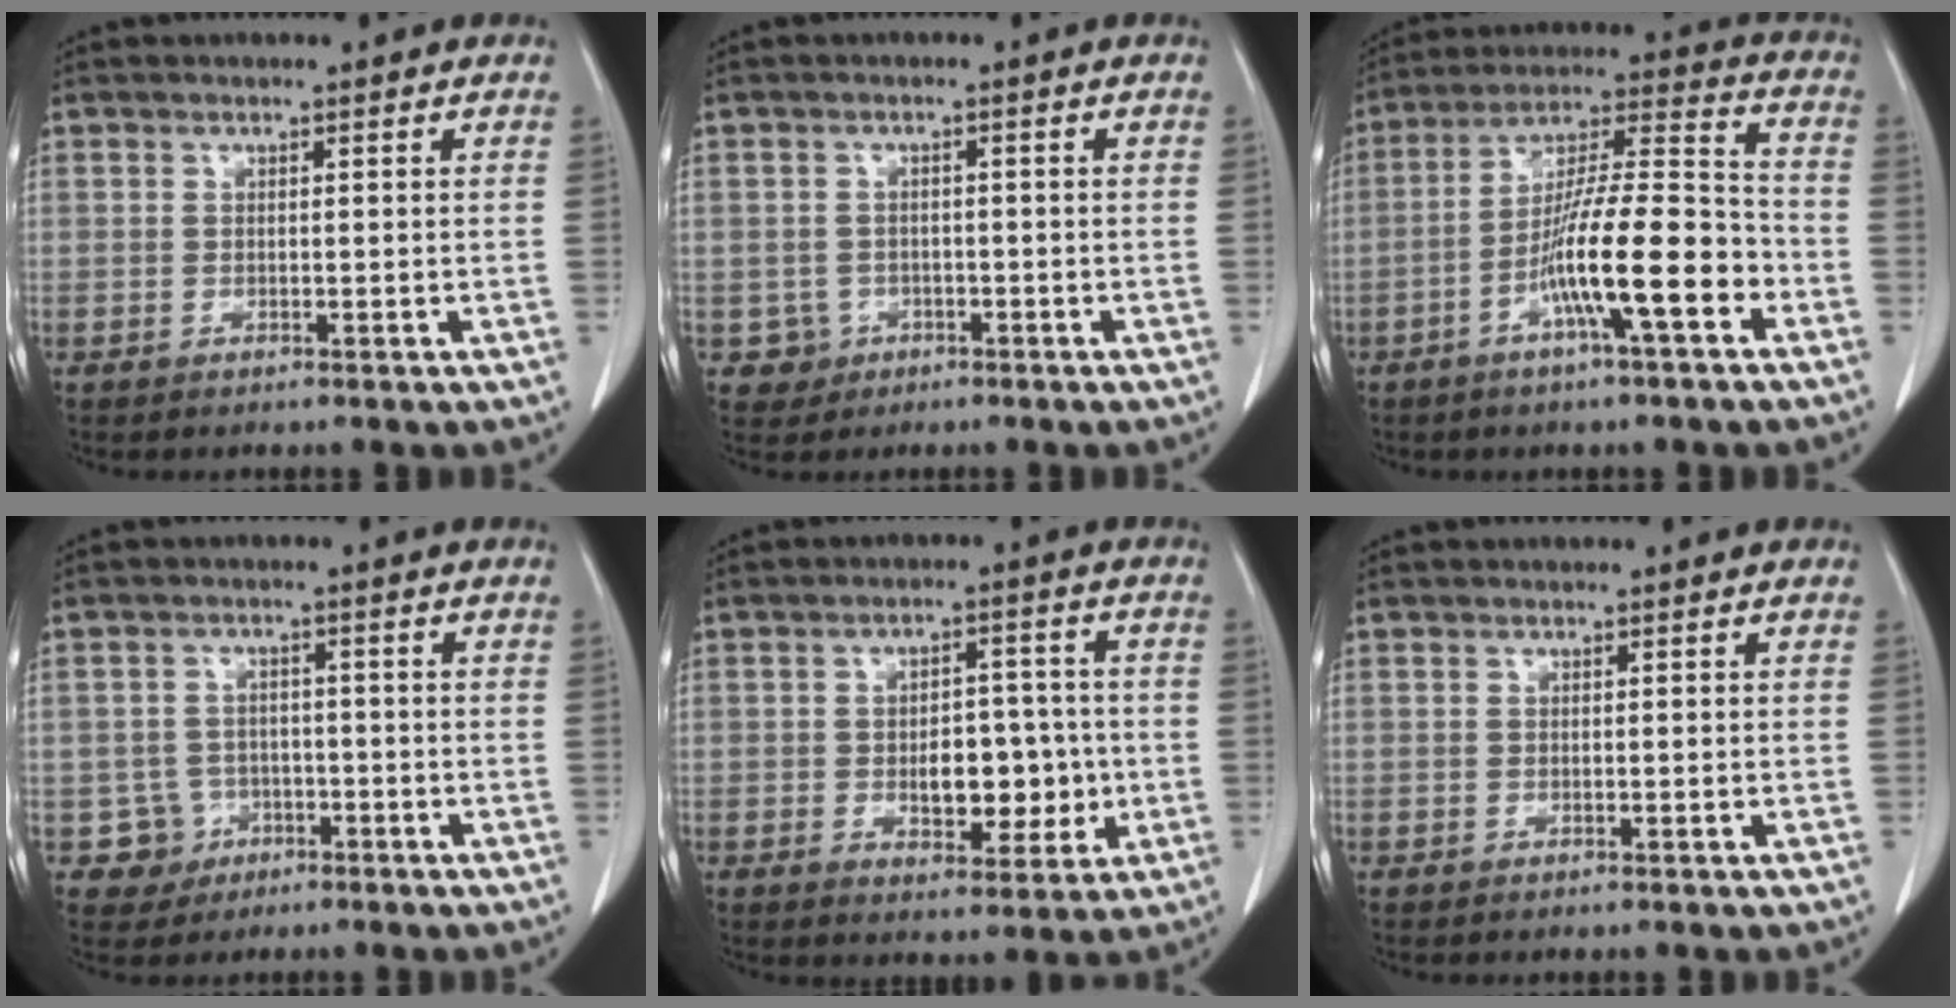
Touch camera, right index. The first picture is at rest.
{"total": 3.7, "force": [-1.2, 3.5, 0.1], "torque": [0.008, 0.012, -0.013]}
{"total": 15.1, "force": [-5.8, 1.5, 13.9], "torque": [-0.246, 0.006, -0.100]}
{"total": 5.0, "force": [-1.8, 4.7, 0.0], "torque": [0.009, 0.015, -0.023]}
{"total": 9.0, "force": [-1.3, 4.8, 7.6], "torque": [-0.106, 0.016, -0.010]}
{"total": 0.0}